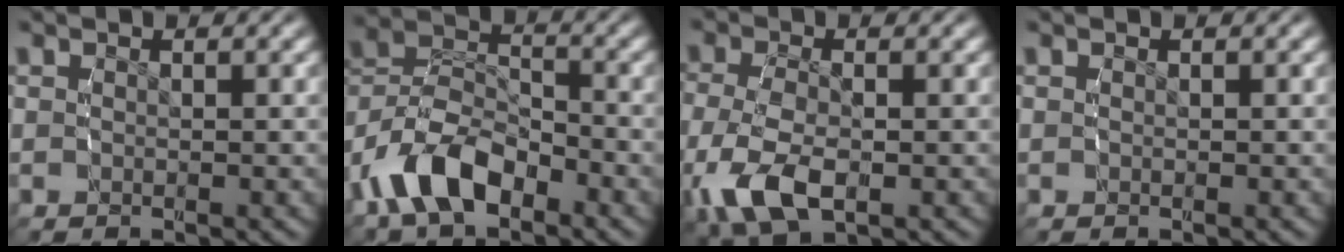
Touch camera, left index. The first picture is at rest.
{"total": 7.0, "force": [-3.0, 5.0, 3.8], "torque": [-0.082, -0.015, -0.055]}
{"total": 6.2, "force": [-2.0, 3.9, 4.5], "torque": [-0.115, -0.027, -0.018]}
{"total": 0.0}